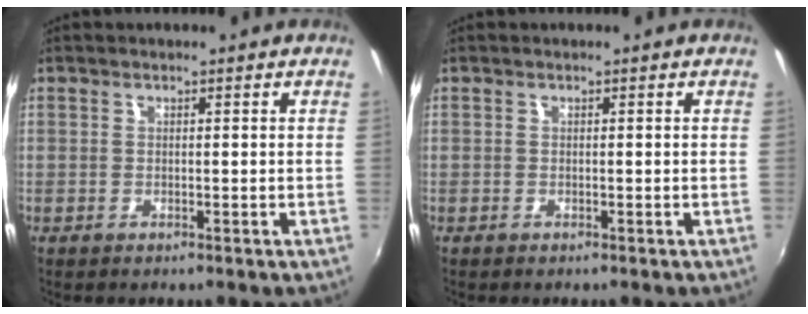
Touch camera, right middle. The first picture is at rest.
{"total": 0.0}